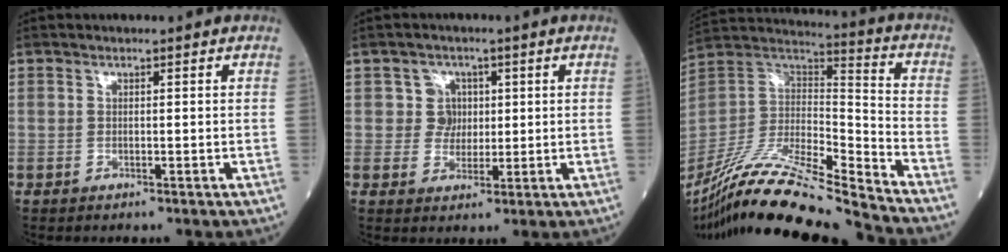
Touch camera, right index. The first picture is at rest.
{"total": 3.6, "force": [0.8, 3.5, 0.5], "torque": [-0.001, 0.007, 0.010]}
{"total": 22.2, "force": [-19.4, 0.0, 10.8], "torque": [-0.235, -0.009, -0.359]}